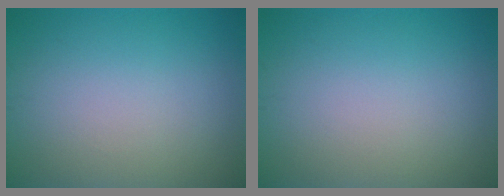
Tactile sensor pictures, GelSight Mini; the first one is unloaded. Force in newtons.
{"total": 0.0}